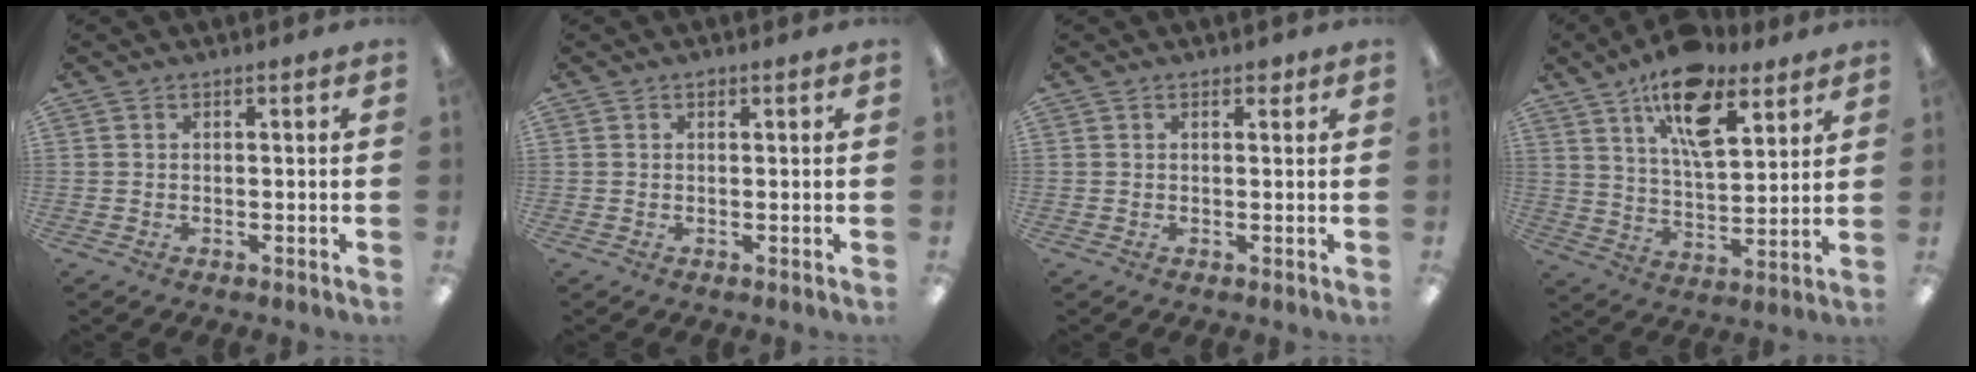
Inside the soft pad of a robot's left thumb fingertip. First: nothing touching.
{"total": 0.6, "force": [0.4, 0.4, 0.1], "torque": [0.002, -0.001, 0.005]}
{"total": 1.4, "force": [0.8, 0.9, 0.8], "torque": [-0.001, -0.004, 0.011]}
{"total": 15.7, "force": [10.2, 7.0, 9.7], "torque": [-0.154, -0.040, 0.175]}